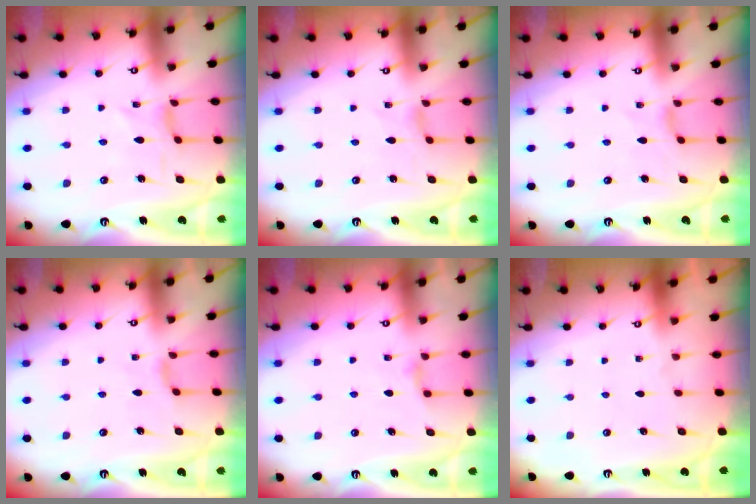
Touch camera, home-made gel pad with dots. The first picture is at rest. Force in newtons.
{"total": 0.0}
{"total": 0.0}
{"total": 2.6, "press": 2.6, "slide": 0.5}
{"total": 3.1, "press": 3.0, "slide": 0.3}
{"total": 0.0}